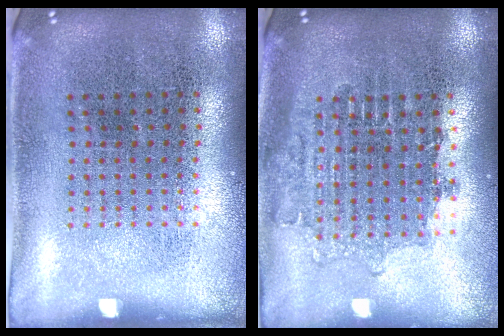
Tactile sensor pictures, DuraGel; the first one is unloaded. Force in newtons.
{"total": 1.6, "press": 1.3, "slide": 0.9}